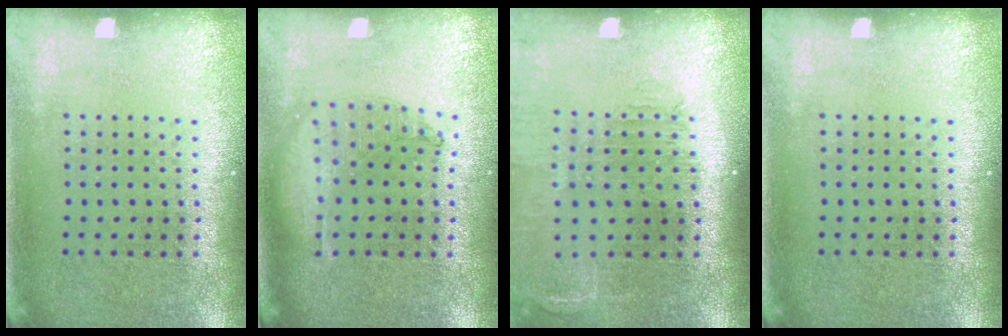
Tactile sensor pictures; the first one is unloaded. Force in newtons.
{"total": 1.0, "press": 0.9, "slide": 0.2}
{"total": 1.5, "press": 1.5, "slide": 0.0}
{"total": 0.0}